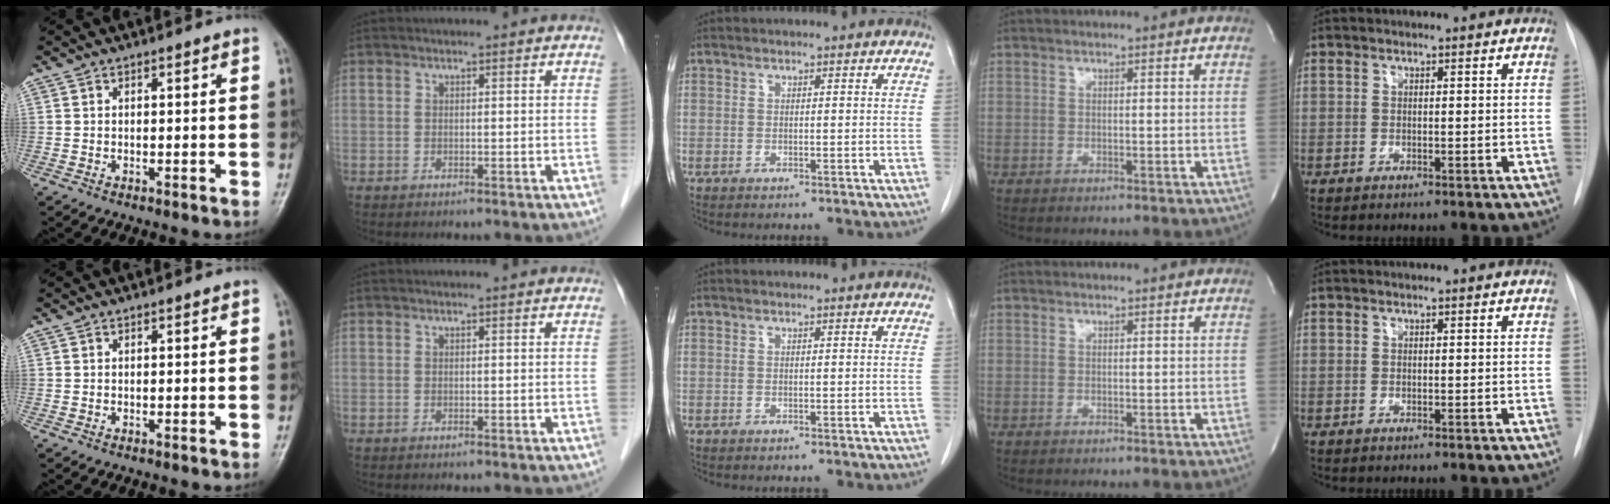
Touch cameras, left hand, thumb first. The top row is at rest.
{}